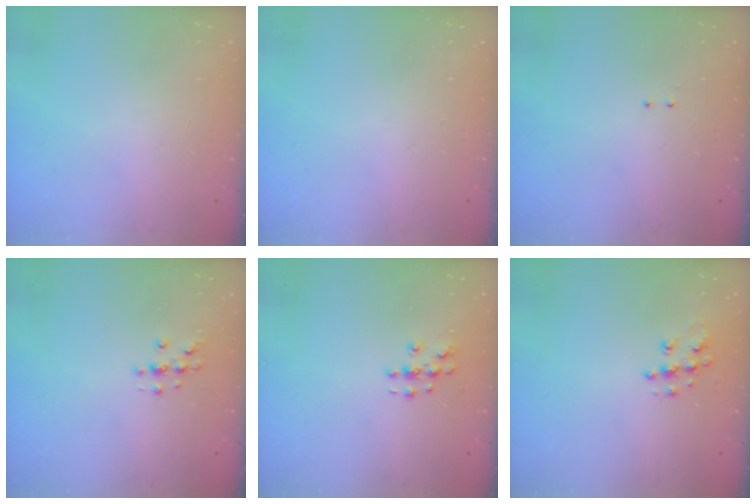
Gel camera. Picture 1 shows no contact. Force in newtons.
{"total": 0.0}
{"total": 2.0, "press": 2.0, "slide": 0.4}
{"total": 2.0, "press": 2.0, "slide": 0.2}
{"total": 4.3, "press": 4.3, "slide": 0.6}
{"total": 8.9, "press": 8.9, "slide": 0.5}